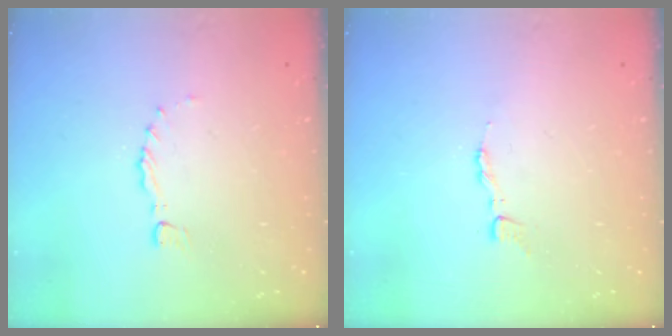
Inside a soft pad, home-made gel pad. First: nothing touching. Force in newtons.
{"total": 3.2, "press": 3.2, "slide": 0.2}